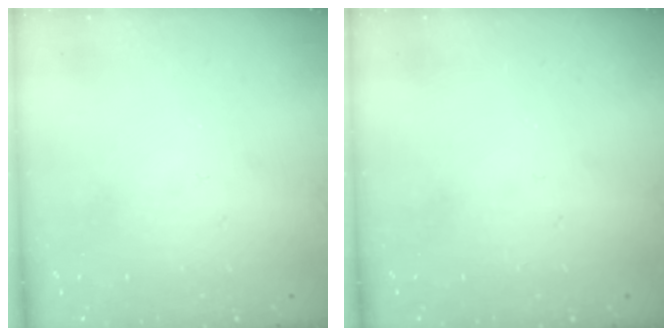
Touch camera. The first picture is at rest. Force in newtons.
{"total": 0.0}